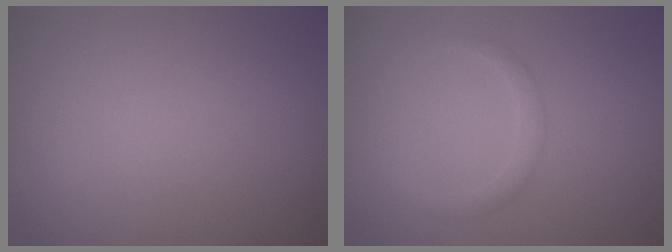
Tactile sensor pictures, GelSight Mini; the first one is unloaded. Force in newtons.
{"total": 1.4, "press": 1.4, "slide": 0.0}